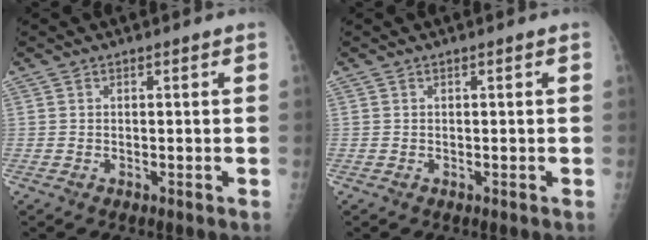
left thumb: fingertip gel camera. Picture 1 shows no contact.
{"total": 0.0}